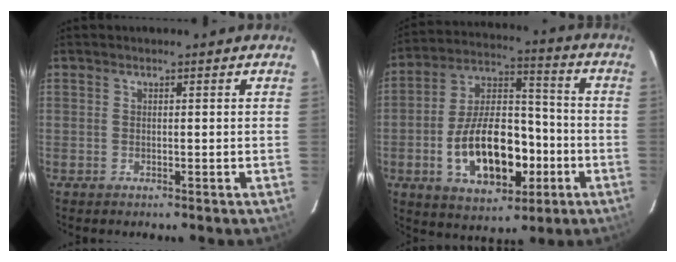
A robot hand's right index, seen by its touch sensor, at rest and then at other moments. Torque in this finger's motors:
{"motor_torque": [1.23, -0.91, 1.05, 0.21]}